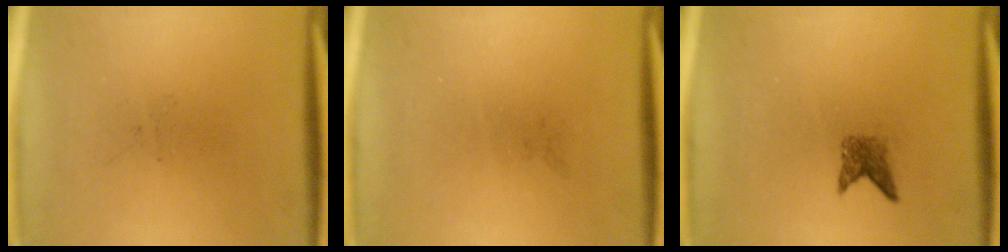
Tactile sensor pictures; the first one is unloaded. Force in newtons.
{"total": 0.0}
{"total": 1.9}